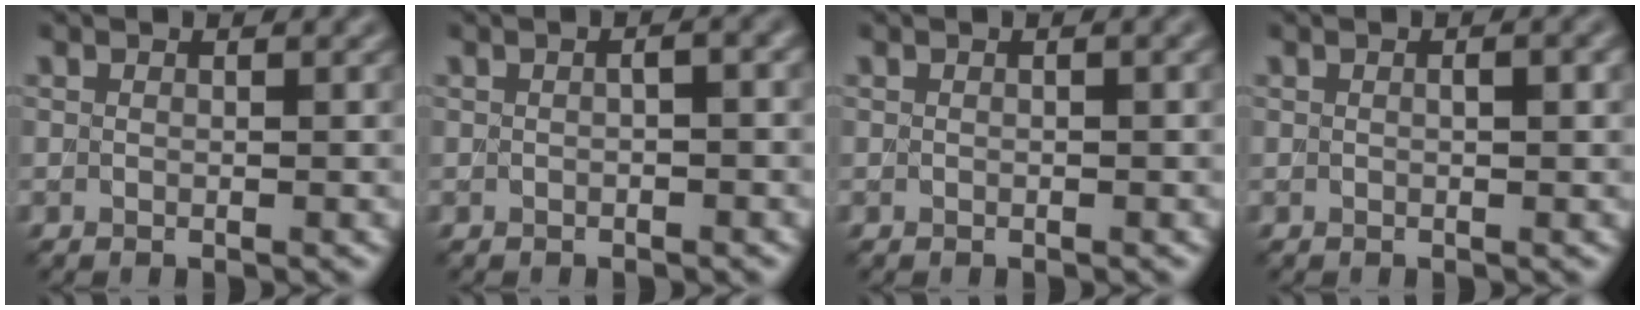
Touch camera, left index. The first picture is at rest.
{"total": 2.1, "force": [0.2, 0.7, 1.9], "torque": [-0.017, 0.007, 0.001]}
{"total": 1.0, "force": [0.1, 0.4, 0.9], "torque": [-0.010, 0.000, 0.000]}
{"total": 2.0, "force": [0.5, 0.7, 1.8], "torque": [-0.014, 0.002, 0.001]}